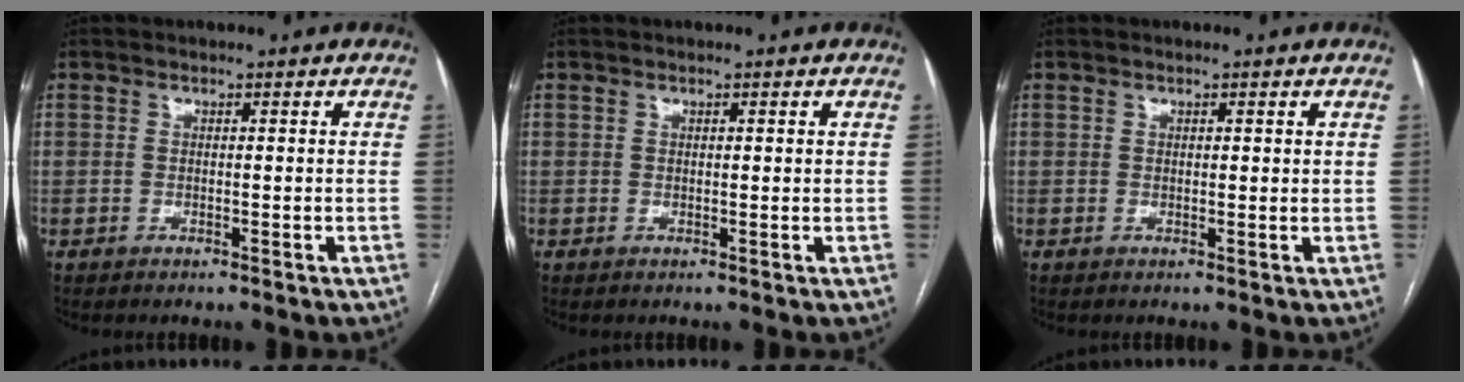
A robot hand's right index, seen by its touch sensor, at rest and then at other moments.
{"total": 0.6, "force": [0.3, 0.2, 0.4], "torque": [-0.006, 0.001, 0.005]}
{"total": 1.0, "force": [0.6, 0.4, 0.7], "torque": [-0.007, 0.000, 0.006]}